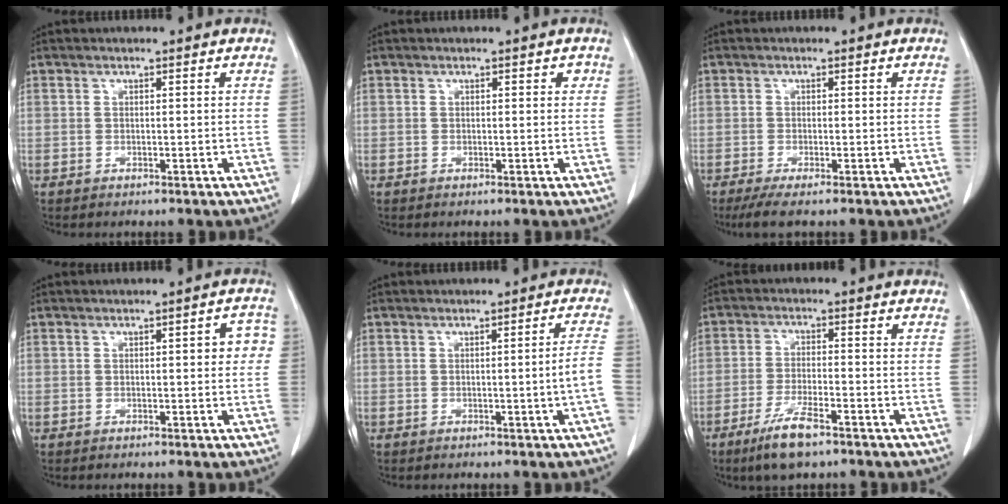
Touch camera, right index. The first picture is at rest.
{"total": 0.9, "force": [0.4, 0.6, 0.6], "torque": [-0.004, 0.004, 0.002]}
{"total": 3.3, "force": [-2.3, 0.3, 2.4], "torque": [-0.048, -0.012, -0.041]}
{"total": 3.4, "force": [0.3, 1.3, 3.1], "torque": [-0.027, 0.012, -0.001]}
{"total": 3.3, "force": [-1.0, -0.9, 3.0], "torque": [-0.037, -0.004, -0.014]}
{"total": 7.0, "force": [-4.7, 1.1, 5.1], "torque": [-0.104, -0.013, -0.082]}